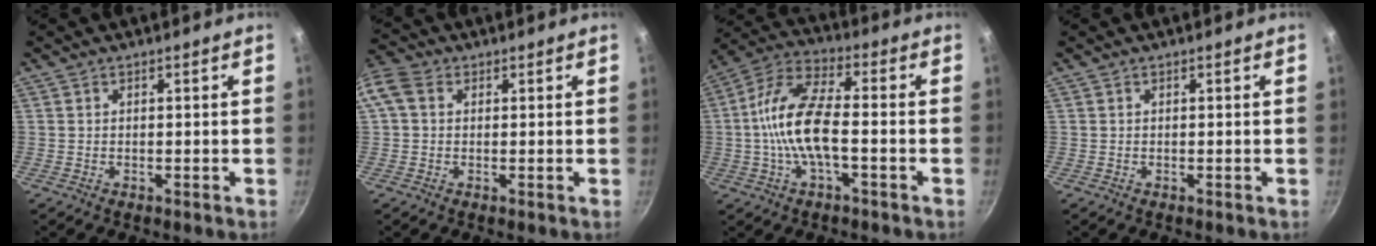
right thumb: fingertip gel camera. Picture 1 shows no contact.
{"total": 6.9, "force": [1.5, 5.3, 4.1], "torque": [-0.090, 0.021, 0.015]}
{"total": 13.2, "force": [-1.9, 5.3, 11.9], "torque": [-0.232, 0.038, -0.053]}
{"total": 0.0}